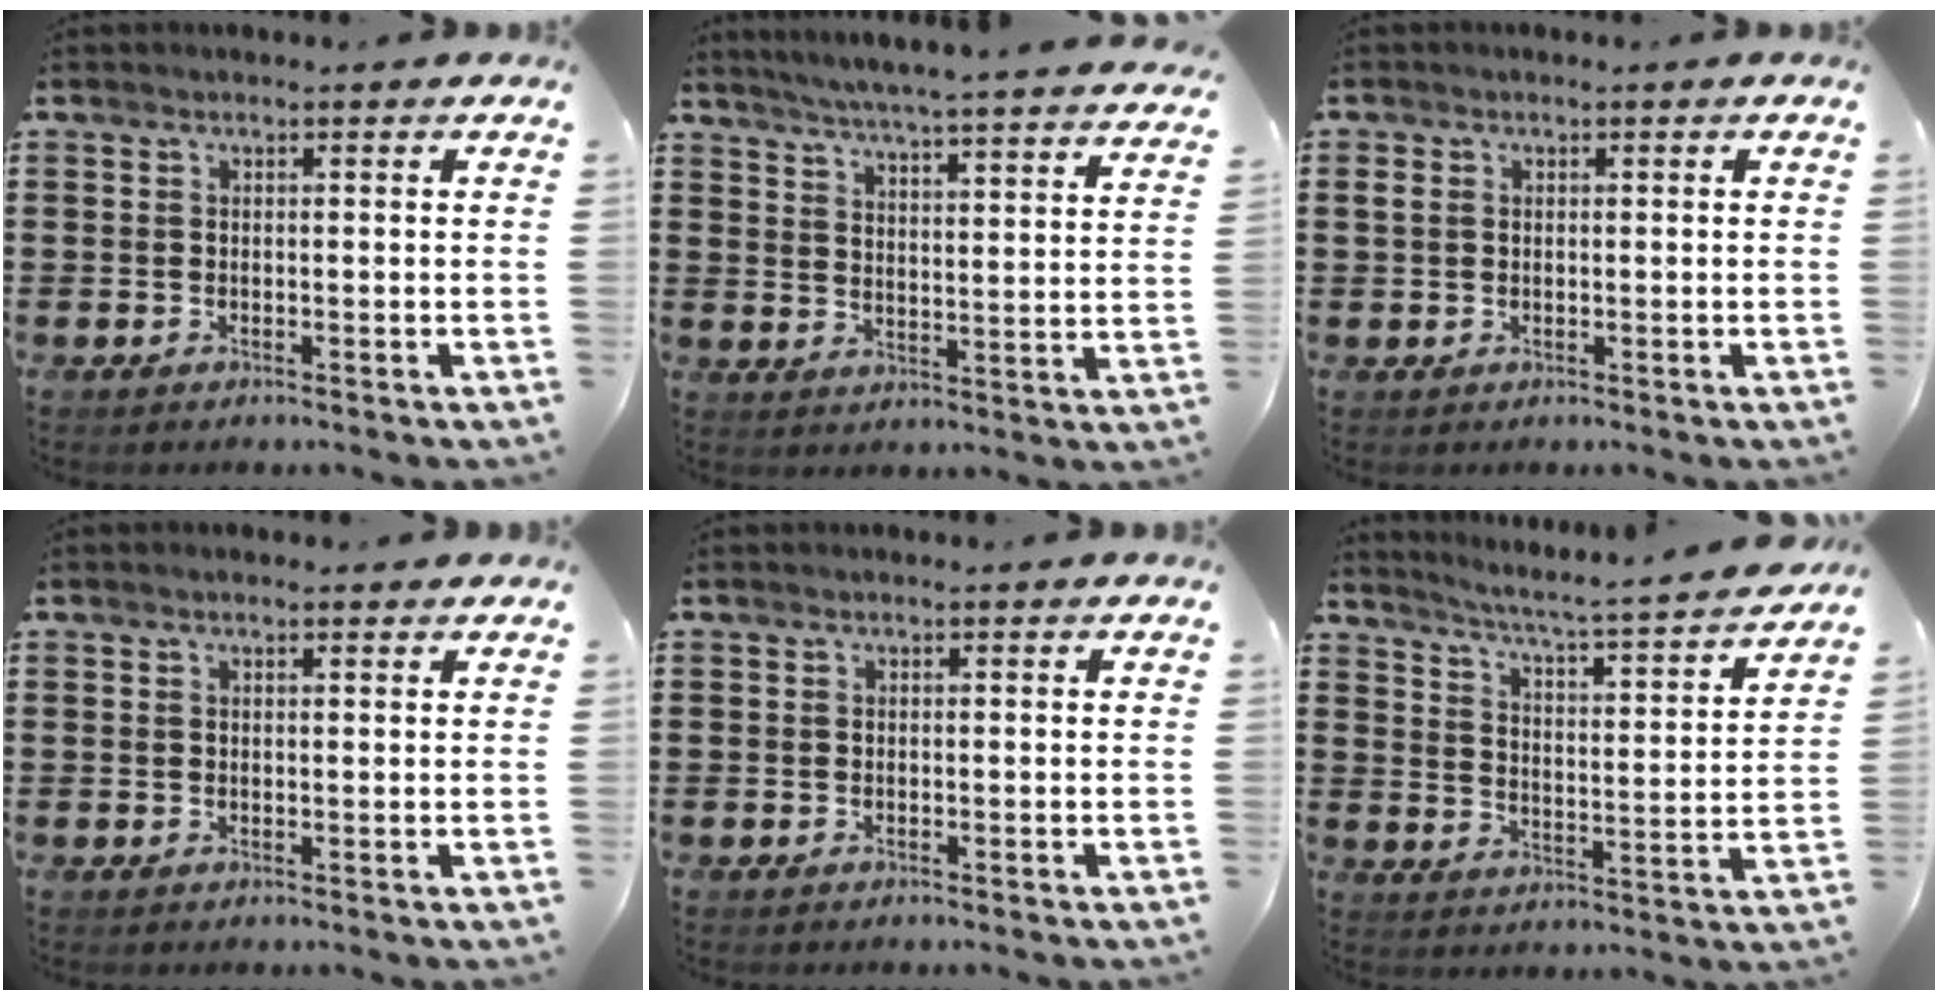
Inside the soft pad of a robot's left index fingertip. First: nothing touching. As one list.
[{"total": 4.9, "force": [4.7, -1.1, 1.2], "torque": [-0.044, -0.042, 0.077]}, {"total": 1.4, "force": [0.2, 1.1, 0.9], "torque": [-0.020, 0.008, 0.003]}, {"total": 1.1, "force": [0.8, 0.2, 0.6], "torque": [-0.013, 0.001, 0.016]}, {"total": 0.0}, {"total": 4.1, "force": [3.7, -1.0, 1.6], "torque": [-0.051, -0.041, 0.050]}]